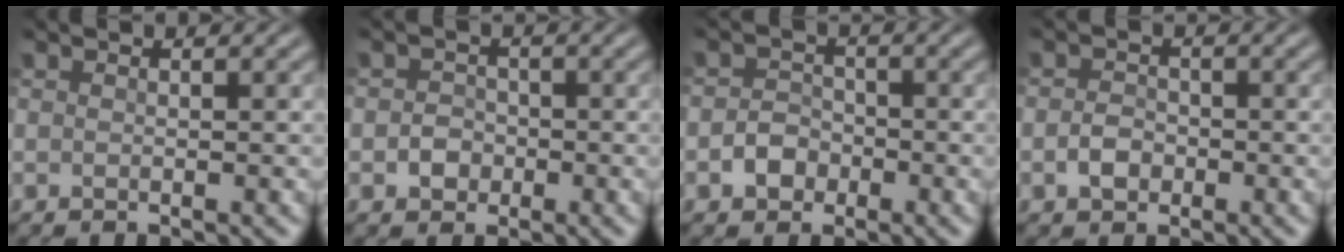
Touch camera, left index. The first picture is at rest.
{"total": 1.7, "force": [-0.3, 1.6, 0.5], "torque": [0.004, 0.005, -0.013]}
{"total": 2.0, "force": [-0.7, 1.8, 0.6], "torque": [-0.007, 0.009, -0.018]}
{"total": 1.6, "force": [-0.4, 1.3, 0.7], "torque": [-0.014, 0.006, -0.012]}